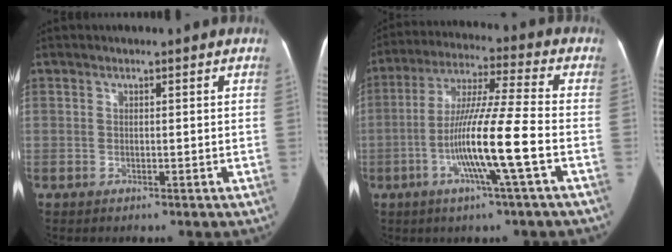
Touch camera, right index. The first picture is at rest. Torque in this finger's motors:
{"motor_torque": [1.87, -0.27, 0.84, 0.21]}